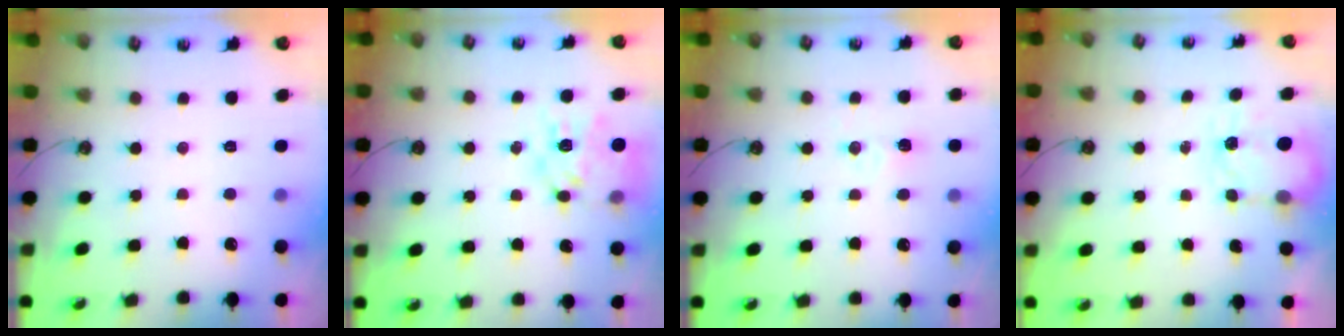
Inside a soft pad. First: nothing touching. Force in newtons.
{"total": 14.2, "press": 14.2, "slide": 1.2}
{"total": 4.4, "press": 4.4, "slide": 0.5}
{"total": 4.0, "press": 3.9, "slide": 0.6}